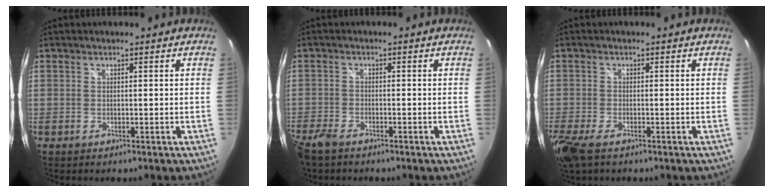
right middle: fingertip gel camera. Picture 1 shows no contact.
{"total": 5.5, "force": [-4.3, 2.2, 2.7], "torque": [-0.082, -0.018, -0.086]}
{"total": 6.2, "force": [-4.1, 2.2, 4.1], "torque": [-0.104, -0.026, -0.081]}